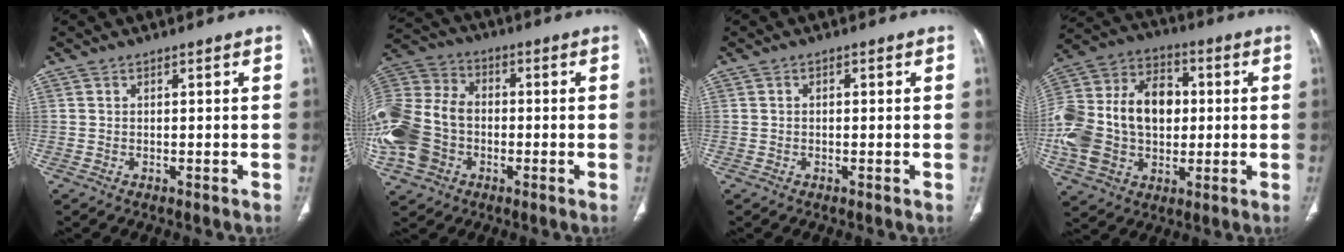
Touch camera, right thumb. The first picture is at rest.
{"total": 20.6, "force": [-4.5, 15.9, 12.2], "torque": [-0.305, 0.031, -0.084]}
{"total": 0.7, "force": [0.0, 0.5, 0.5], "torque": [-0.009, 0.002, 0.000]}
{"total": 23.8, "force": [-0.2, 16.5, 17.0], "torque": [-0.350, 0.025, 0.004]}